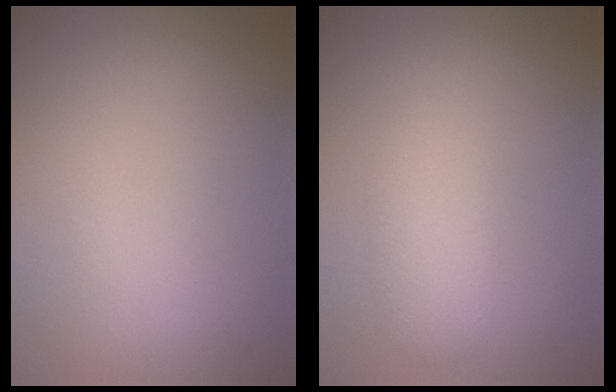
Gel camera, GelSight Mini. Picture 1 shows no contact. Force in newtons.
{"total": 2.9, "press": 2.9, "slide": 0.0}